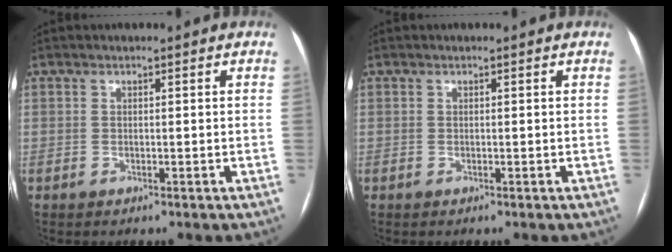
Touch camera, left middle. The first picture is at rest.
{"total": 0.0}